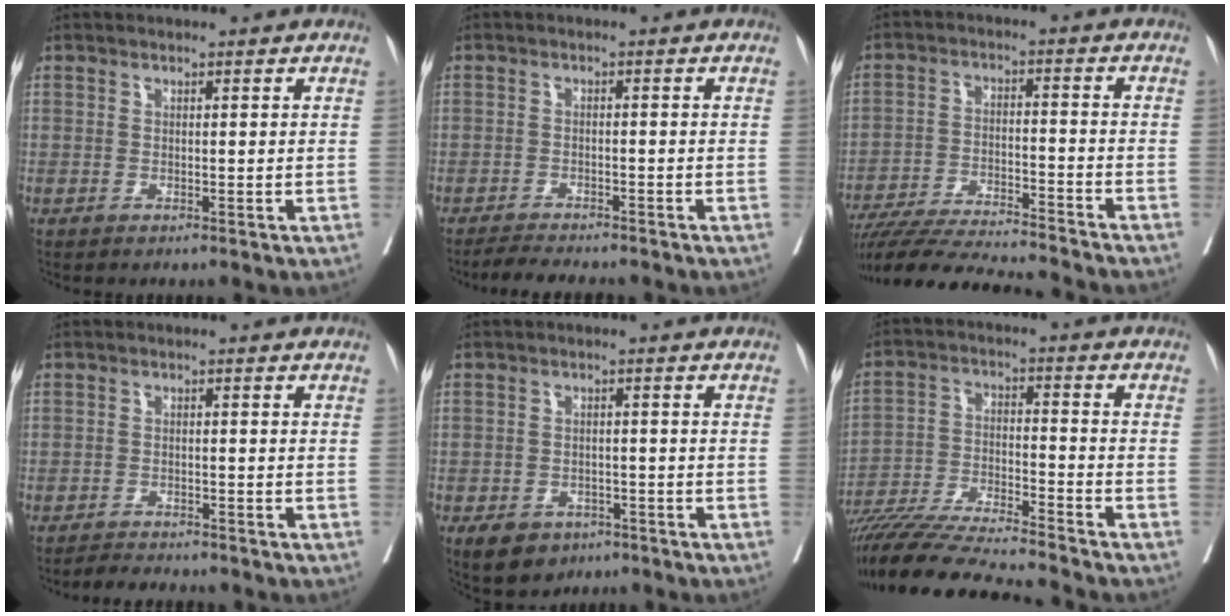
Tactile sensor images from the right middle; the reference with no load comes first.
{"total": 5.1, "force": [-4.8, 0.7, 1.8], "torque": [-0.026, -0.013, -0.076]}
{"total": 18.8, "force": [-17.4, 0.3, 7.1], "torque": [-0.128, -0.029, -0.271]}
{"total": 3.5, "force": [-3.4, 0.5, 0.7], "torque": [-0.013, -0.011, -0.054]}
{"total": 6.1, "force": [-3.9, 4.1, 2.3], "torque": [-0.035, 0.001, -0.052]}
{"total": 16.7, "force": [-15.3, -0.9, 6.8], "torque": [-0.125, -0.021, -0.265]}